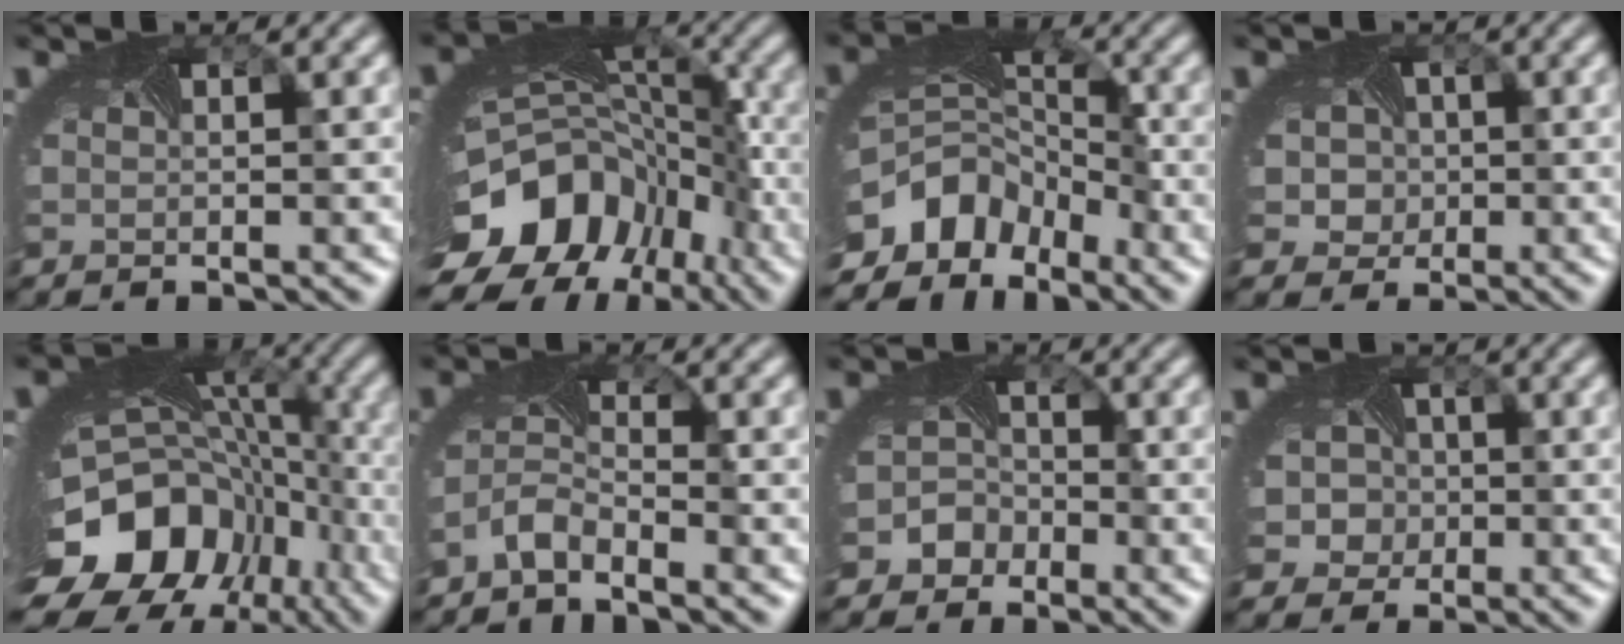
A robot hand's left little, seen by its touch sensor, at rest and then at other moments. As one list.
[{"total": 16.2, "force": [-7.6, 11.5, 8.5], "torque": [-0.173, -0.030, -0.100]}, {"total": 9.4, "force": [-6.0, 6.2, 3.8], "torque": [-0.087, -0.017, -0.103]}, {"total": 5.1, "force": [0.2, 4.6, 2.3], "torque": [-0.029, 0.011, -0.022]}, {"total": 16.2, "force": [-7.0, 11.5, 8.9], "torque": [-0.199, -0.042, -0.098]}, {"total": 2.7, "force": [-2.4, 0.7, 1.0], "torque": [-0.035, -0.006, -0.056]}, {"total": 3.2, "force": [-2.1, 2.4, 0.2], "torque": [0.019, 0.007, -0.039]}, {"total": 5.3, "force": [-0.4, 4.9, 2.2], "torque": [-0.022, 0.009, -0.030]}]